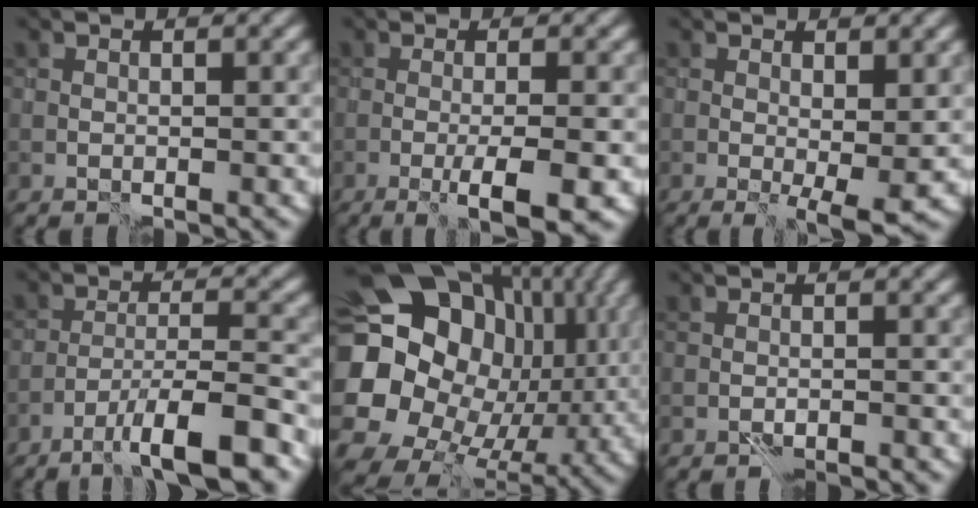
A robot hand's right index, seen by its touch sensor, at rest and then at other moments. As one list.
[{"total": 3.9, "force": [-1.6, -0.1, 3.5], "torque": [-0.054, 0.001, -0.028]}, {"total": 3.0, "force": [-0.3, 0.7, 2.9], "torque": [-0.038, -0.008, -0.004]}, {"total": 6.2, "force": [-4.7, 0.3, 4.0], "torque": [-0.063, 0.009, -0.082]}, {"total": 19.5, "force": [3.4, 16.5, 9.9], "torque": [-0.190, -0.017, 0.066]}, {"total": 1.1, "force": [-0.9, -0.6, -0.3], "torque": [0.007, -0.001, -0.019]}]